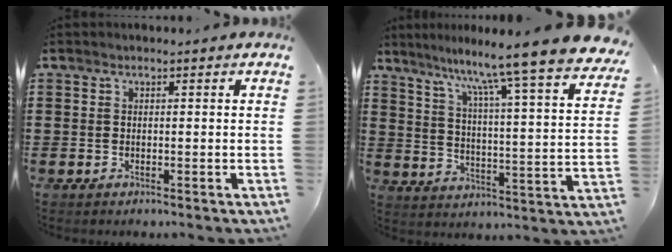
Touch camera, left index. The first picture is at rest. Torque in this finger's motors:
{"motor_torque": [1.05, -1.09, 1.06, 0.21]}